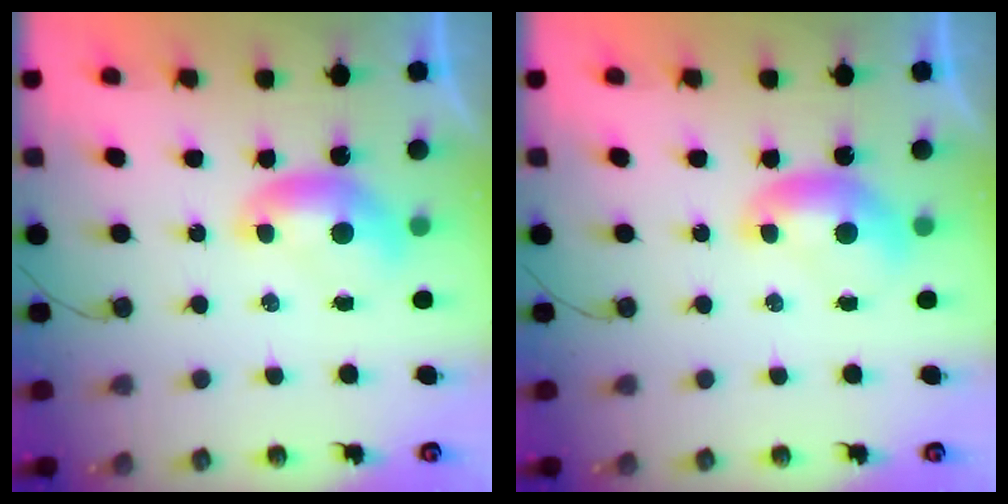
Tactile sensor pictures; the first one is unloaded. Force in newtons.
{"total": 0.0}